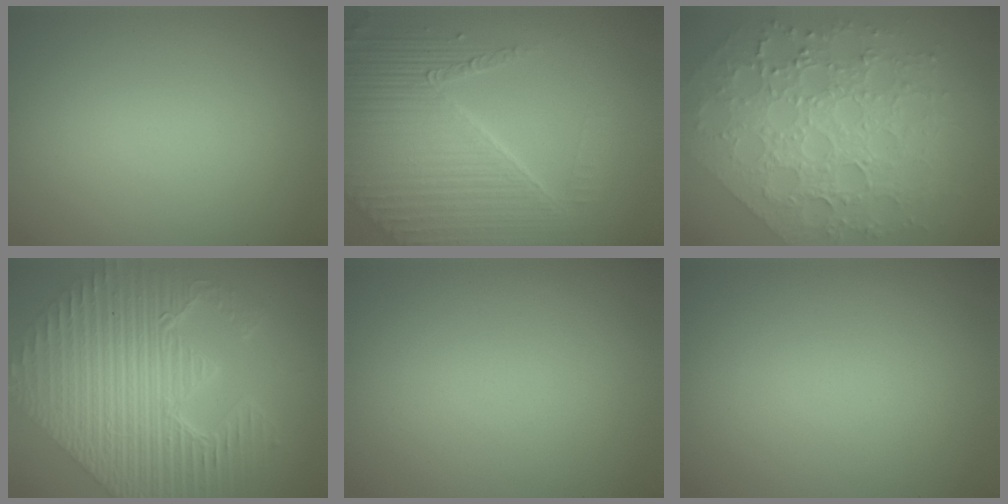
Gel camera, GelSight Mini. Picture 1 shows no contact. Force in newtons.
{"total": 7.0, "press": 5.4, "slide": 4.4}
{"total": 8.4, "press": 6.1, "slide": 5.7}
{"total": 11.6, "press": 7.8, "slide": 8.6}
{"total": 0.0}
{"total": 0.0}